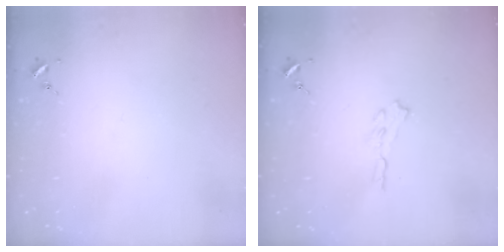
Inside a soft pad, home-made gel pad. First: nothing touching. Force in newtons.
{"total": 3.8, "press": 3.8, "slide": 0.3}